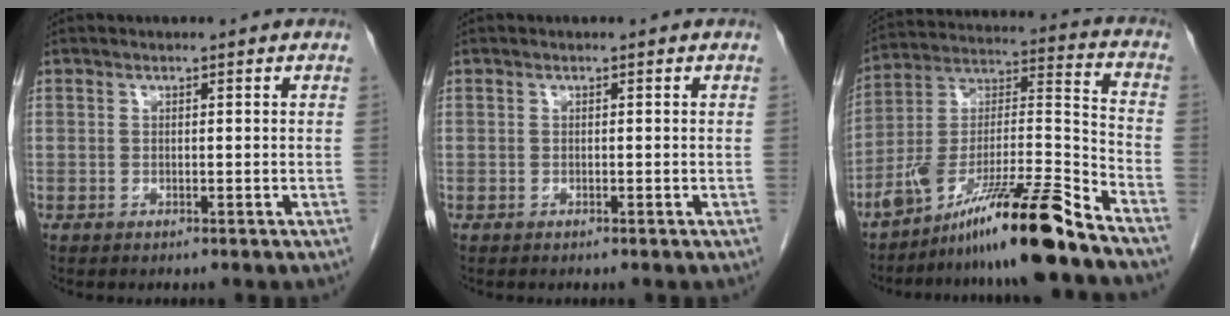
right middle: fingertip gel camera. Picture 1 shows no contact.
{"total": 0.0}
{"total": 17.8, "force": [-13.4, -0.5, 11.7], "torque": [-0.216, -0.004, -0.235]}